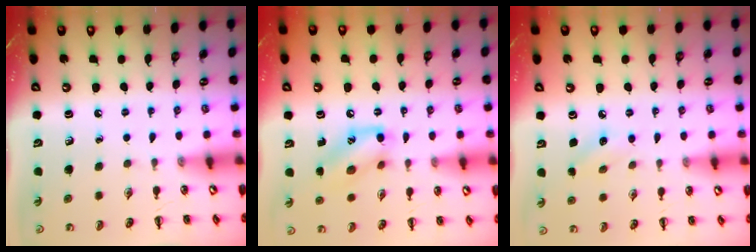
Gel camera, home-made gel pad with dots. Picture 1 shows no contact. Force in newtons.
{"total": 12.2, "press": 12.1, "slide": 1.6}
{"total": 5.2, "press": 5.0, "slide": 1.4}